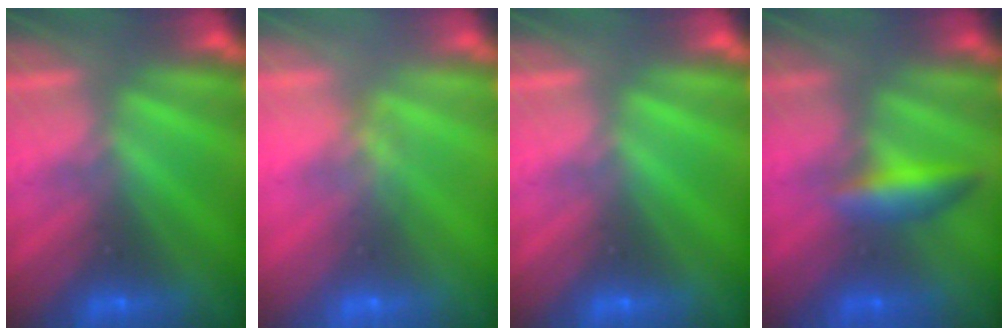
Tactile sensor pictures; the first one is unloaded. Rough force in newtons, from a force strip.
{"total": 4.8}
{"total": 0.0}
{"total": 2.4}